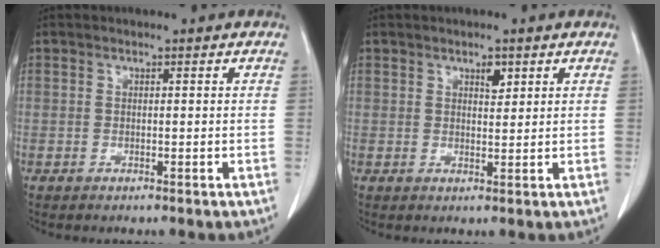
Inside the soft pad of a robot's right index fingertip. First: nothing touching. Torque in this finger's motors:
{"motor_torque": [0.01, 0.08, -0.07, 0.00]}